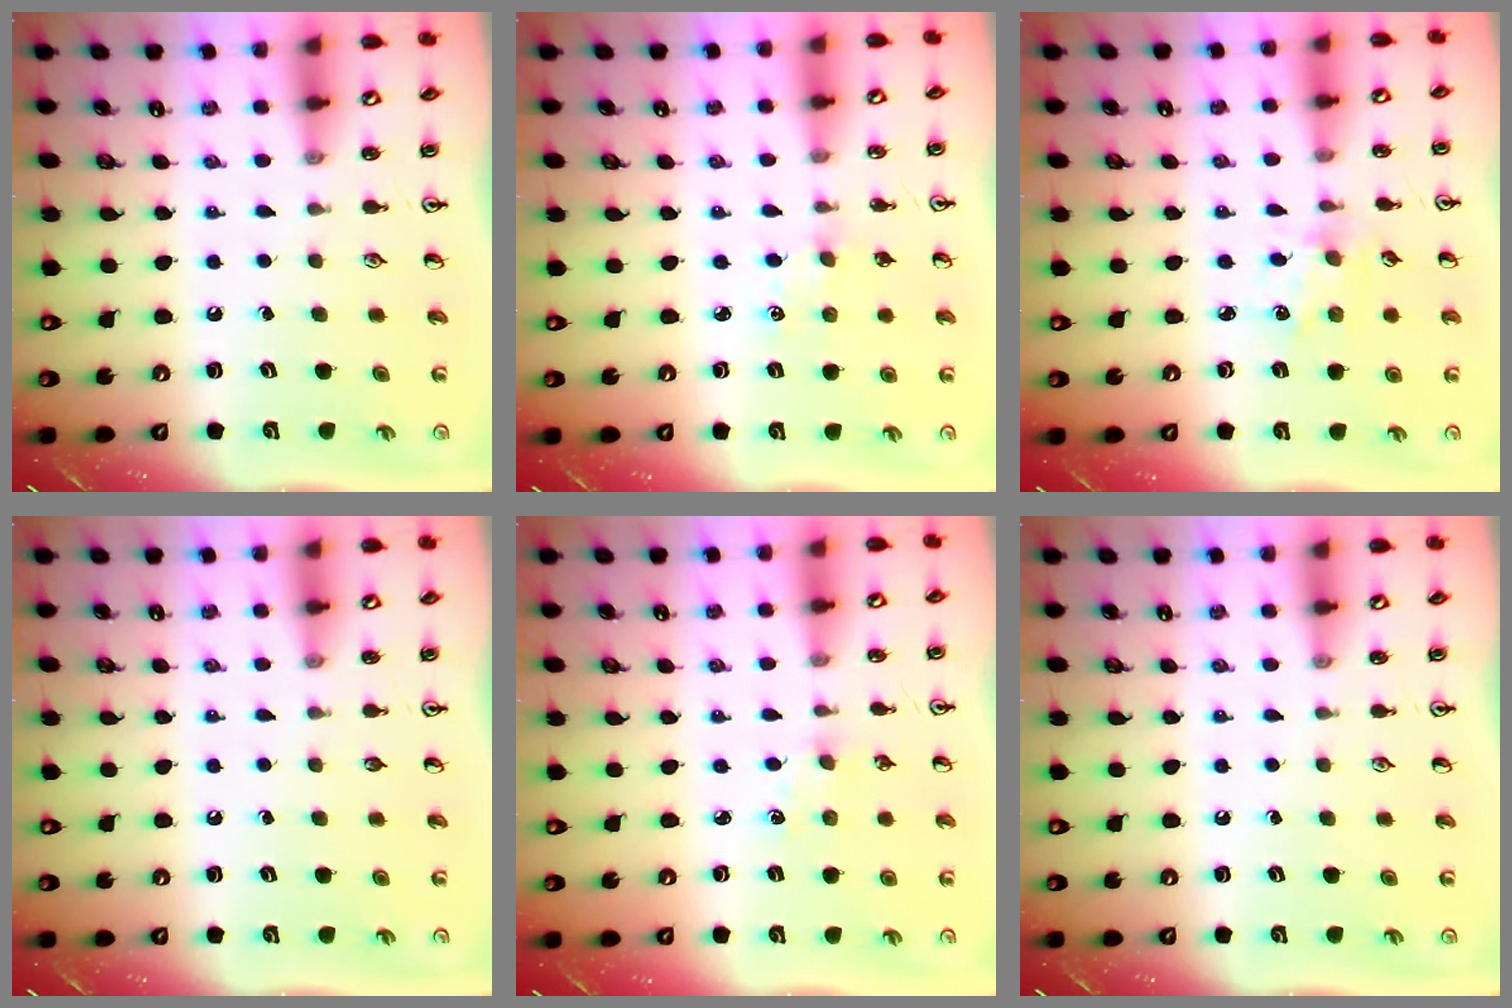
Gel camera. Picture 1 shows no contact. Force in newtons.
{"total": 0.7, "press": 0.7, "slide": 0.1}
{"total": 1.7, "press": 1.7, "slide": 0.3}
{"total": 0.0}
{"total": 1.9, "press": 1.9, "slide": 0.4}
{"total": 0.0}